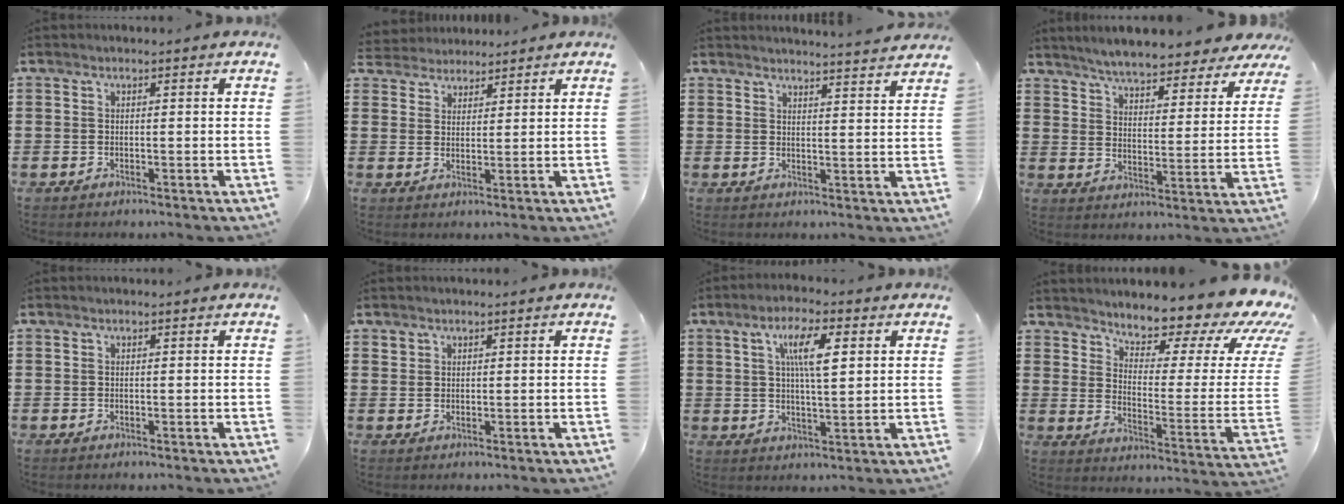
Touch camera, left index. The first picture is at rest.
{"total": 2.9, "force": [2.6, 1.1, -0.6], "torque": [-0.004, -0.002, 0.048]}
{"total": 3.3, "force": [3.2, -0.8, 0.2], "torque": [-0.013, -0.021, 0.058]}
{"total": 5.6, "force": [5.5, 0.0, 1.2], "torque": [-0.050, -0.035, 0.094]}
{"total": 0.0}
{"total": 1.2, "force": [1.0, 0.6, 0.1], "torque": [-0.005, 0.001, 0.021]}
{"total": 7.9, "force": [3.0, 2.3, 7.0], "torque": [-0.135, 0.009, 0.047]}
{"total": 8.7, "force": [7.3, 2.2, 4.2], "torque": [-0.075, -0.067, 0.117]}